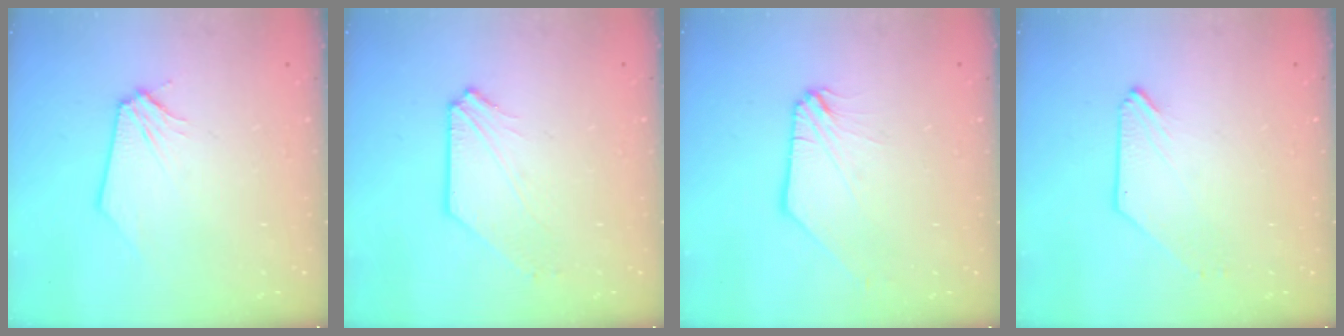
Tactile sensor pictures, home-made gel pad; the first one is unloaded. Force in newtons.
{"total": 2.4, "press": 2.4, "slide": 0.3}
{"total": 1.0, "press": 1.0, "slide": 0.3}
{"total": 0.0}